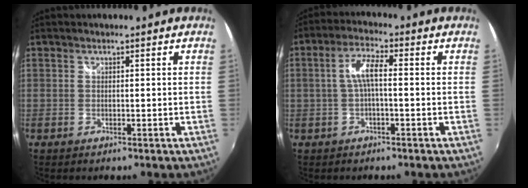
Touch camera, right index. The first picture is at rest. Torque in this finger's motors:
{"motor_torque": [0.35, 0.19, 0.41, 0.11]}